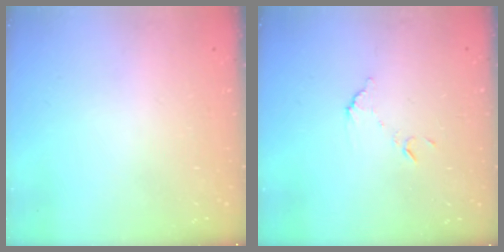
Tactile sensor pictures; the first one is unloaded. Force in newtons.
{"total": 6.9, "press": 6.9, "slide": 0.3}